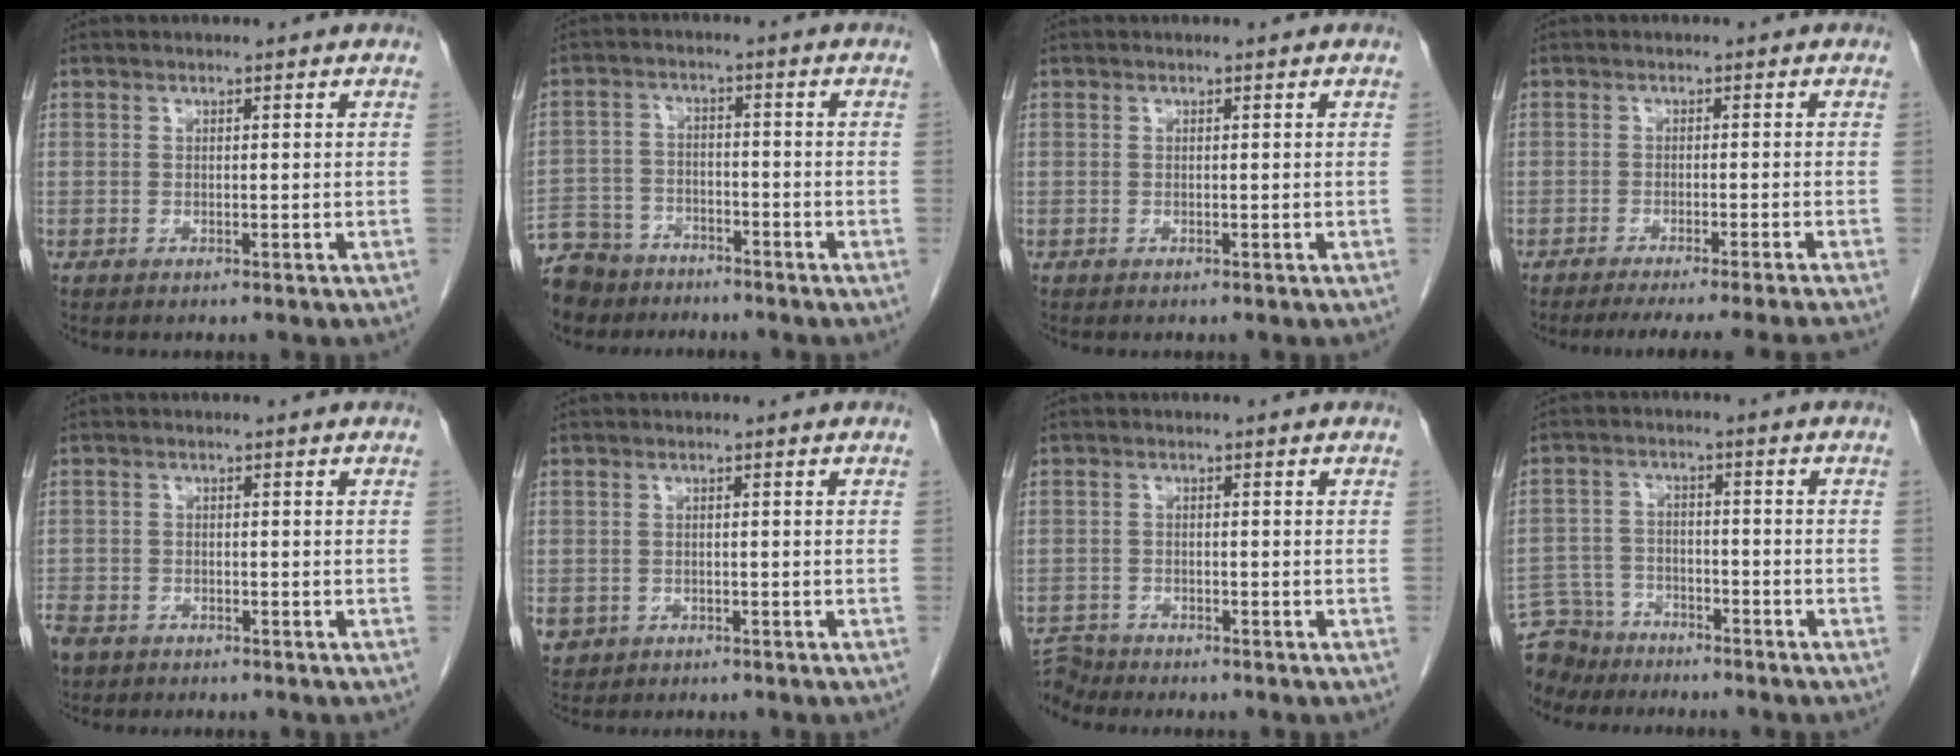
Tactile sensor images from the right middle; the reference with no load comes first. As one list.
[{"total": 12.2, "force": [-9.8, 6.7, 3.0], "torque": [-0.088, 0.001, -0.165]}, {"total": 0.0}, {"total": 11.8, "force": [-10.6, -1.9, 4.9], "torque": [-0.039, -0.025, -0.143]}, {"total": 5.1, "force": [-3.7, 3.0, 1.9], "torque": [-0.051, -0.006, -0.067]}, {"total": 3.1, "force": [-1.5, 2.7, 0.6], "torque": [-0.013, 0.001, -0.020]}, {"total": 2.1, "force": [-1.9, -0.4, -0.8], "torque": [0.020, -0.013, -0.037]}, {"total": 8.9, "force": [-8.1, 3.8, 0.6], "torque": [-0.025, 0.004, -0.144]}]